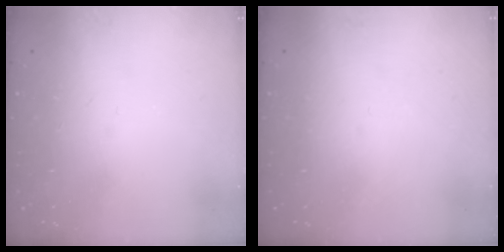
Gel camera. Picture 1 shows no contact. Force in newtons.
{"total": 1.6, "press": 1.6, "slide": 0.2}